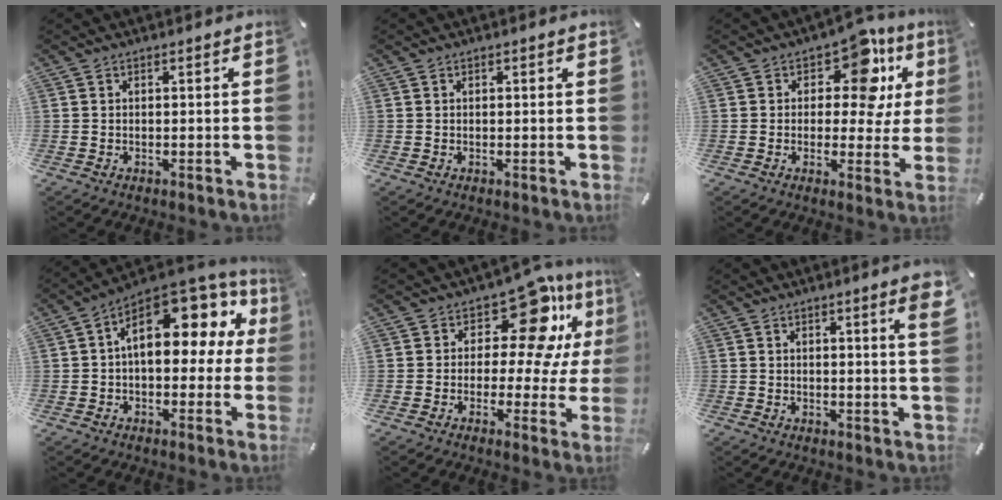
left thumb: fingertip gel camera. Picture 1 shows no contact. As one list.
[{"total": 0.0}, {"total": 12.9, "force": [6.0, 7.3, 8.8], "torque": [-0.116, -0.035, 0.101]}, {"total": 15.2, "force": [5.4, 8.4, 11.4], "torque": [-0.159, -0.034, 0.094]}, {"total": 15.0, "force": [7.8, 7.4, 10.4], "torque": [-0.145, -0.067, 0.130]}, {"total": 4.8, "force": [2.1, 0.4, 4.3], "torque": [-0.060, -0.009, 0.030]}]